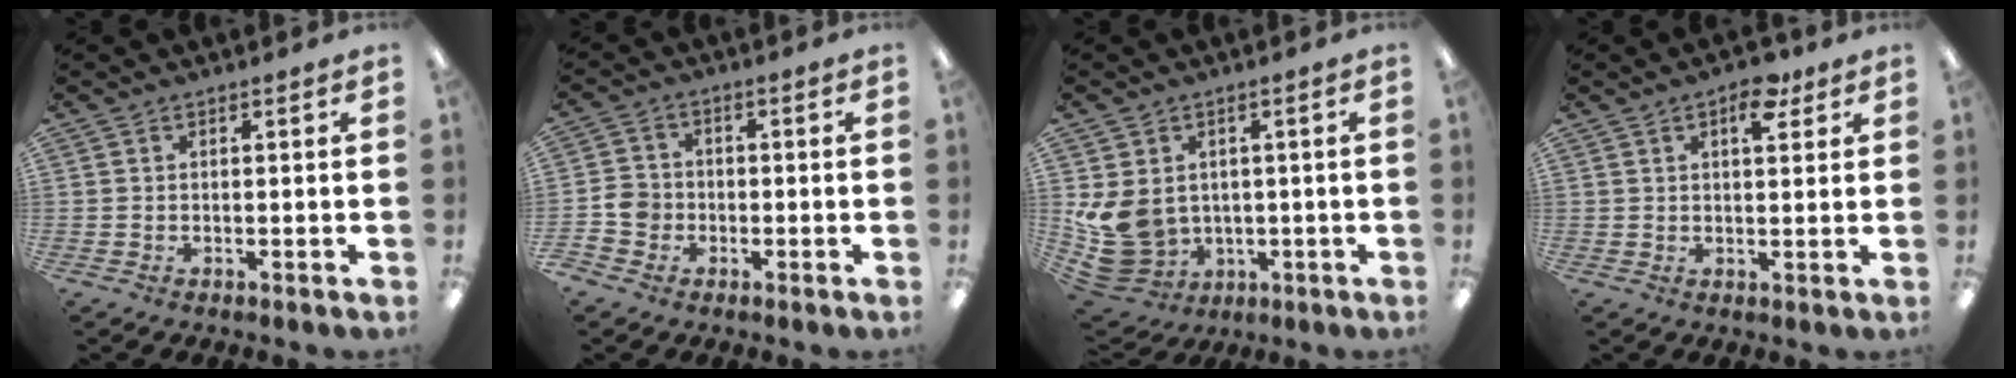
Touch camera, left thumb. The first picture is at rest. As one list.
[{"total": 5.2, "force": [-1.9, 4.6, 1.8], "torque": [-0.036, 0.013, -0.034]}, {"total": 11.4, "force": [-0.1, 9.7, 6.0], "torque": [-0.152, -0.020, 0.006]}, {"total": 6.9, "force": [3.7, 3.3, 4.8], "torque": [-0.054, -0.011, 0.056]}]